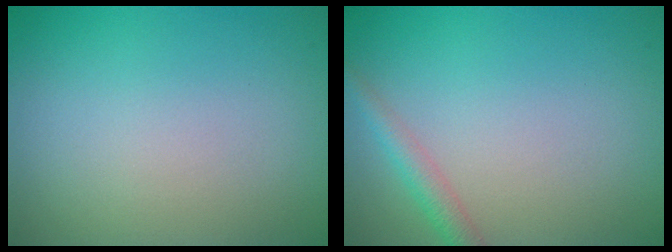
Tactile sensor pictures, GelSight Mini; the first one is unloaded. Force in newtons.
{"total": 2.0, "press": 2.0, "slide": 0.0}